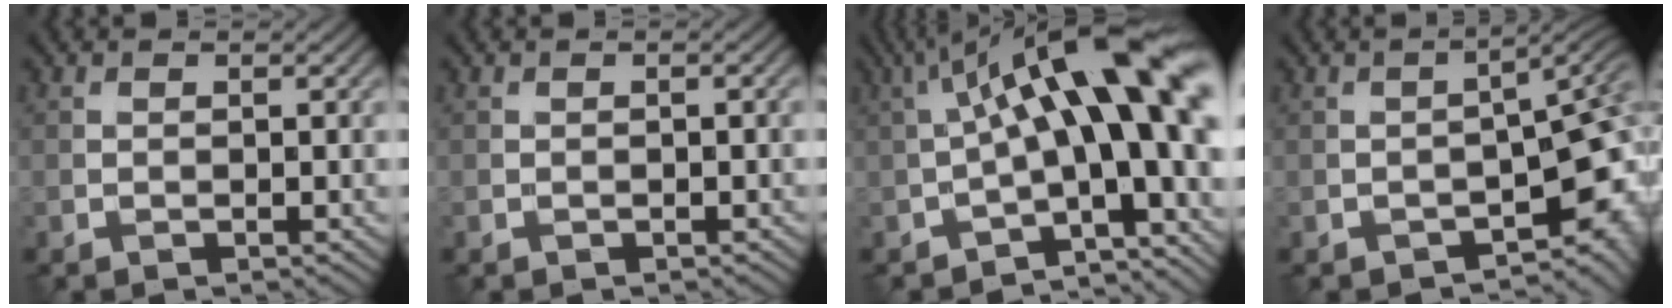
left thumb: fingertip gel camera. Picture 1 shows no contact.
{"total": 0.5, "force": [-0.2, 0.3, 0.4], "torque": [-0.002, 0.002, -0.004]}
{"total": 16.4, "force": [1.4, 5.4, 15.4], "torque": [-0.203, 0.031, 0.027]}
{"total": 7.9, "force": [-4.2, 2.6, 6.2], "torque": [-0.077, -0.012, -0.051]}